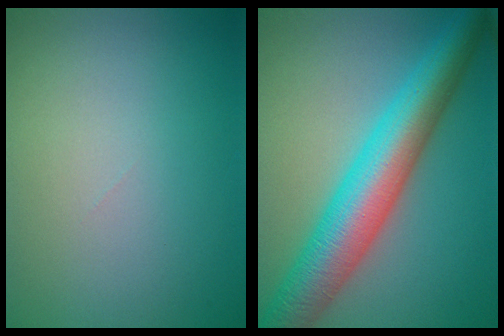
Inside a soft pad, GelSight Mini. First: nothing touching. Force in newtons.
{"total": 9.2, "press": 9.2, "slide": 0.2}